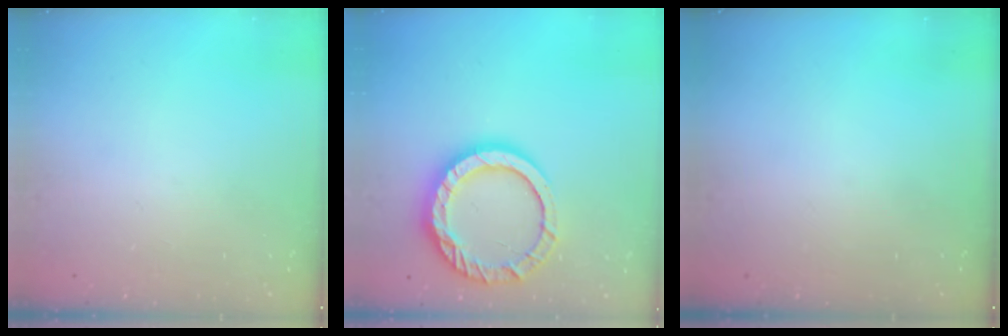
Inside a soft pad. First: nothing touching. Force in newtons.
{"total": 15.3, "press": 15.2, "slide": 1.3}
{"total": 0.0}